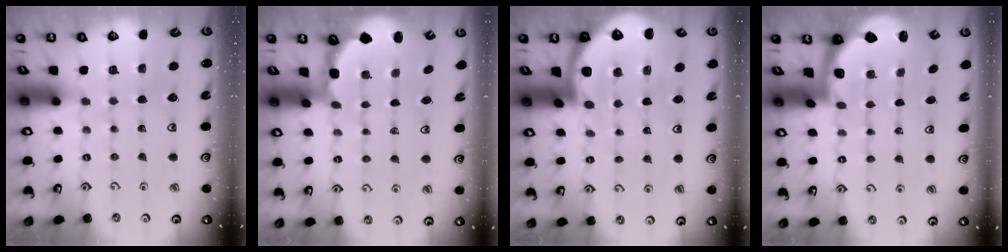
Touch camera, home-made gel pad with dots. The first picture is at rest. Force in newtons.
{"total": 2.7, "press": 2.1, "slide": 1.7}
{"total": 5.4, "press": 5.4, "slide": 0.9}
{"total": 1.9, "press": 1.8, "slide": 0.5}